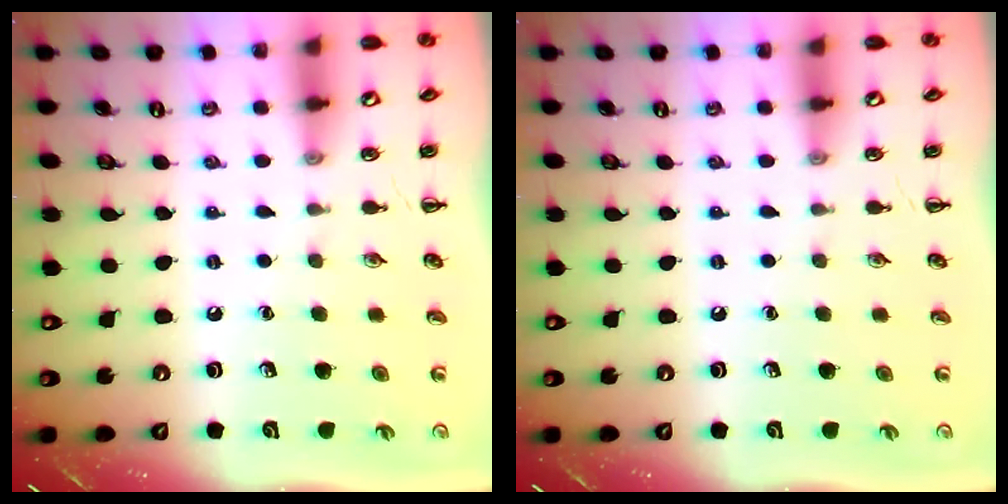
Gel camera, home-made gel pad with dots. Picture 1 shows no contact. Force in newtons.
{"total": 0.0}